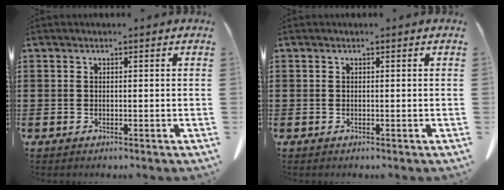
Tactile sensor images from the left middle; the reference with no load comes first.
{"total": 0.0}